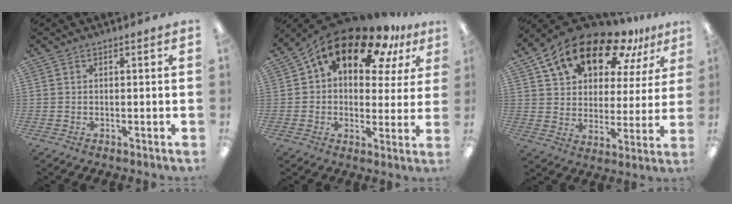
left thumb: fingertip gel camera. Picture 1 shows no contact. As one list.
[{"total": 16.8, "force": [10.4, 8.6, 9.9], "torque": [-0.170, -0.055, 0.180]}, {"total": 18.8, "force": [13.2, 9.5, 9.4], "torque": [-0.181, -0.071, 0.231]}]